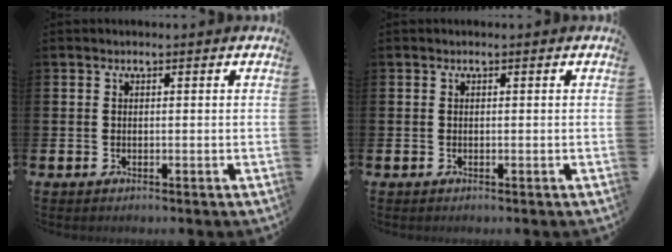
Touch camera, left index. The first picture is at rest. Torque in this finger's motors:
{"motor_torque": [0.00, 0.00, 0.00, 0.00]}